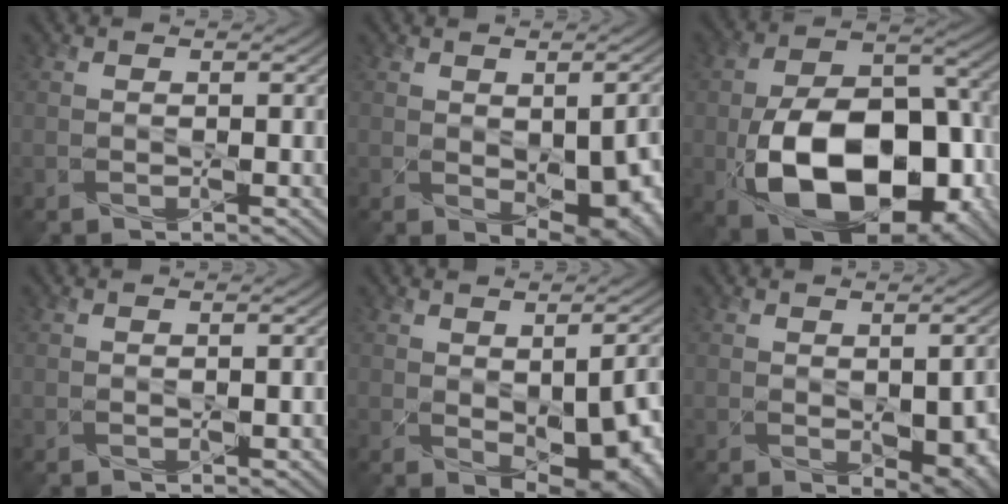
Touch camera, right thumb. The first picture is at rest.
{"total": 8.7, "force": [-1.8, 4.8, 7.1], "torque": [-0.101, -0.031, -0.005]}
{"total": 16.4, "force": [-5.7, 9.5, 12.1], "torque": [-0.195, -0.026, -0.096]}
{"total": 0.0}
{"total": 10.4, "force": [-2.0, 5.6, 8.5], "torque": [-0.111, -0.025, -0.004]}
{"total": 6.0, "force": [-1.2, 3.2, 4.9], "torque": [-0.079, -0.023, -0.002]}